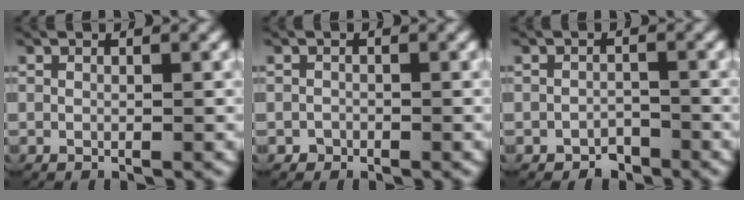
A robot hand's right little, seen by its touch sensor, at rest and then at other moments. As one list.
[{"total": 1.0, "force": [-0.4, 0.9, -0.3], "torque": [0.005, -0.003, -0.010]}, {"total": 1.8, "force": [-1.6, 0.8, -0.1], "torque": [0.010, -0.003, -0.030]}]